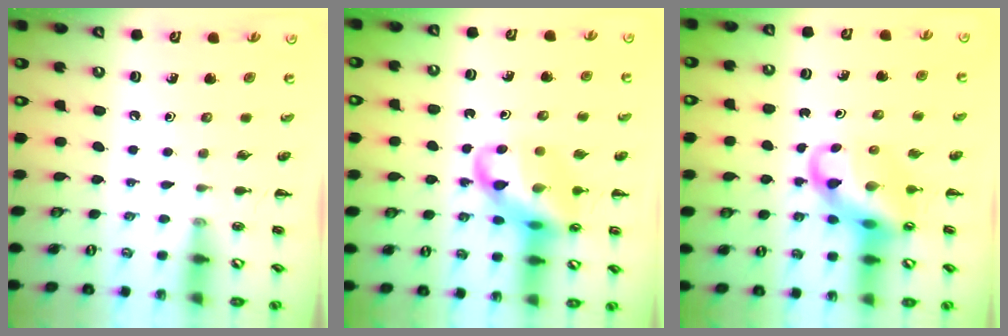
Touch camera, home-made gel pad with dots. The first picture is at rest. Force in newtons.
{"total": 14.3, "press": 14.0, "slide": 2.9}
{"total": 10.8, "press": 10.4, "slide": 2.9}